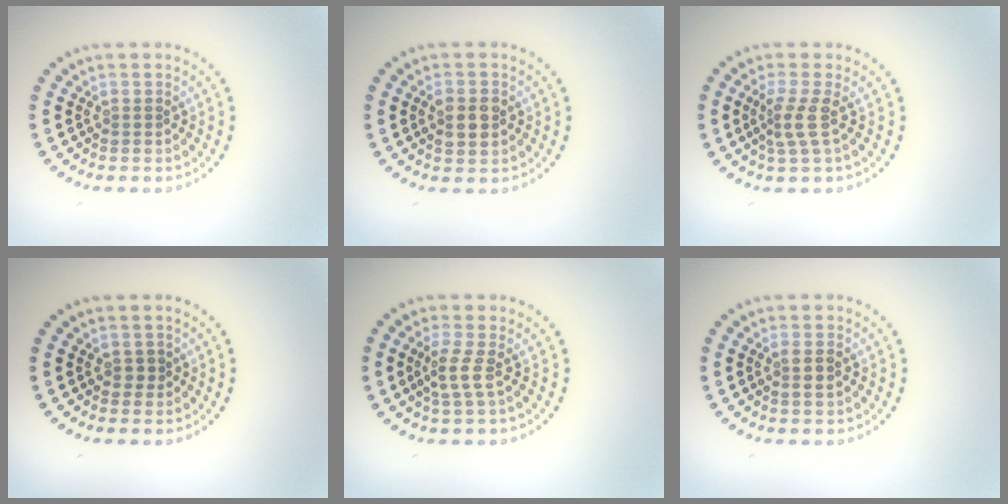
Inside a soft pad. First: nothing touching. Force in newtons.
{"total": 2.2, "press": 2.2, "slide": 0.2}
{"total": 2.2, "press": 1.6, "slide": 1.6}
{"total": 0.7, "press": 0.7, "slide": 0.2}
{"total": 1.9, "press": 1.3, "slide": 1.3}
{"total": 1.3, "press": 1.1, "slide": 0.6}